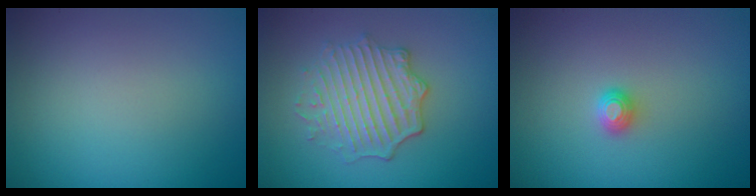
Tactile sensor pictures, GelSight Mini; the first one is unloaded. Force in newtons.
{"total": 4.2, "press": 3.8, "slide": 1.9}
{"total": 1.2, "press": 1.1, "slide": 0.3}